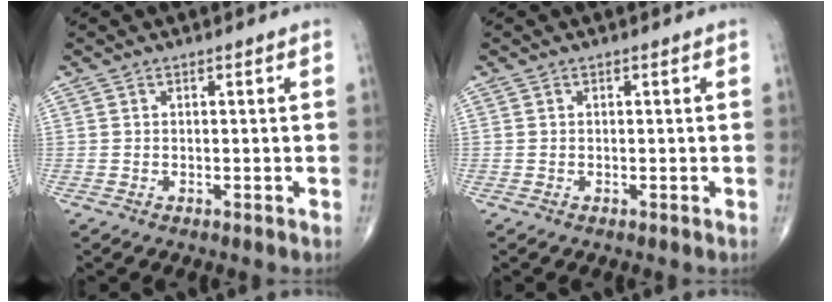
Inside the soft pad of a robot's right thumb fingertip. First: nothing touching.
{"total": 0.0}